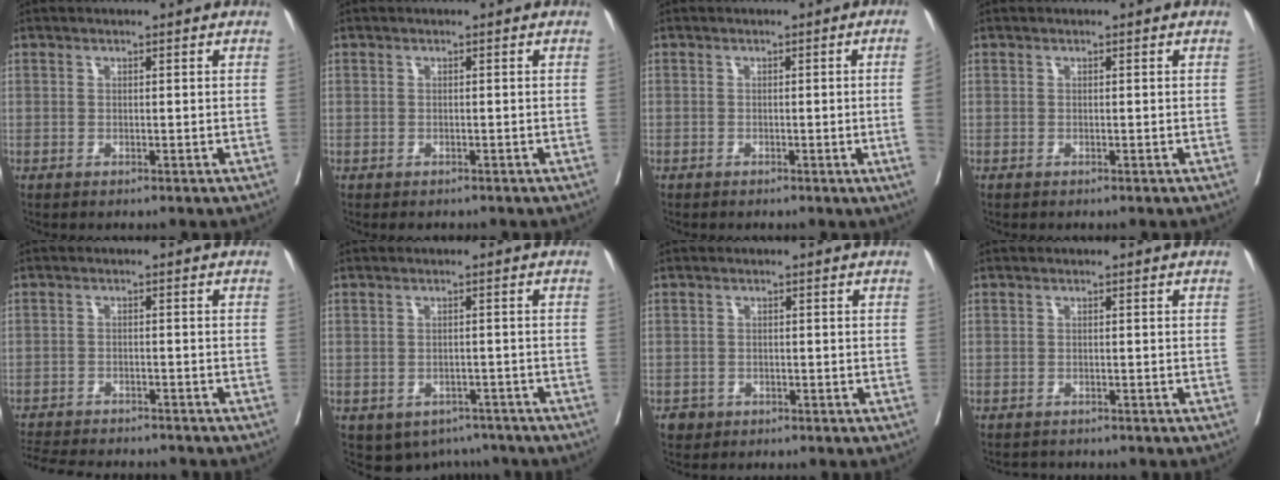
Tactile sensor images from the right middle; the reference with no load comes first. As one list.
[{"total": 1.1, "force": [-0.8, 0.8, 0.0], "torque": [-0.004, 0.004, -0.010]}, {"total": 3.0, "force": [-0.5, -1.2, 2.7], "torque": [-0.032, -0.004, -0.007]}, {"total": 0.0}, {"total": 13.1, "force": [-12.0, 2.7, 4.5], "torque": [-0.092, -0.008, -0.166]}, {"total": 6.1, "force": [-4.4, 4.1, 0.8], "torque": [0.002, 0.009, -0.054]}, {"total": 1.6, "force": [-0.9, 1.3, 0.1], "torque": [-0.002, 0.005, -0.014]}, {"total": 2.1, "force": [-2.0, 0.6, 0.1], "torque": [-0.002, -0.005, -0.030]}]